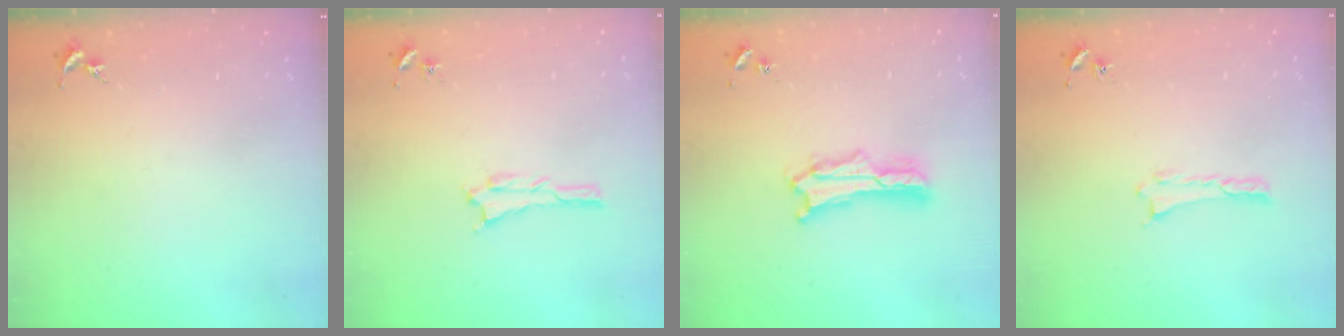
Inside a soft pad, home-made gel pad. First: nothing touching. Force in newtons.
{"total": 1.1, "press": 1.1, "slide": 0.1}
{"total": 2.7, "press": 2.7, "slide": 0.4}
{"total": 0.0}